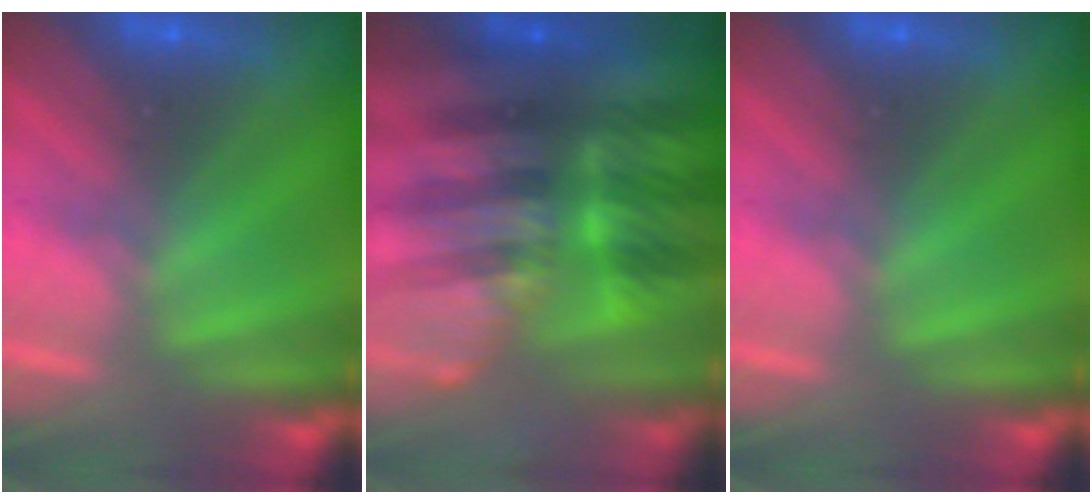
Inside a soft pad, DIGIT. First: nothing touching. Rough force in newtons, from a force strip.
{"total": 6.3}
{"total": 0.0}